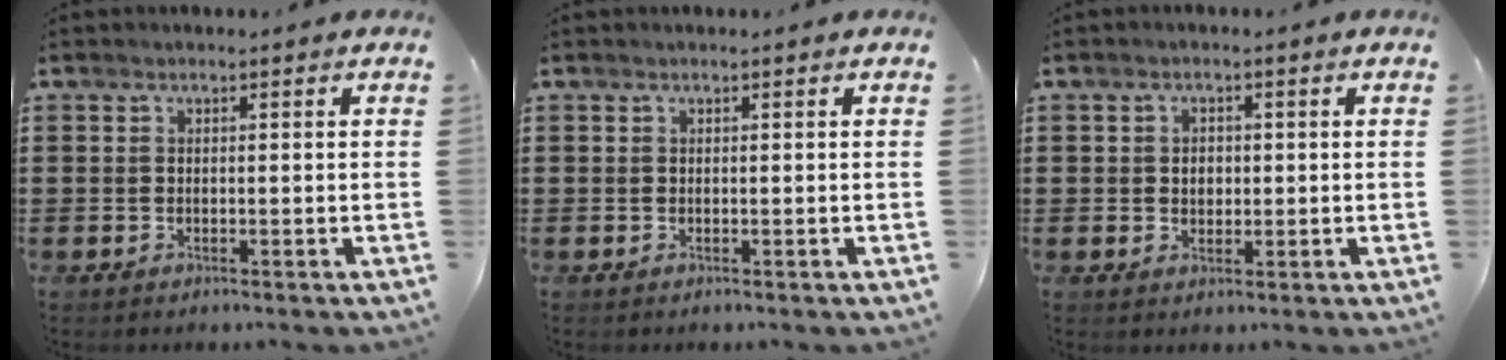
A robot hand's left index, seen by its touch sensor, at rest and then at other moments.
{"total": 0.0}
{"total": 1.9, "force": [0.2, 1.5, 1.1], "torque": [-0.019, 0.005, 0.001]}